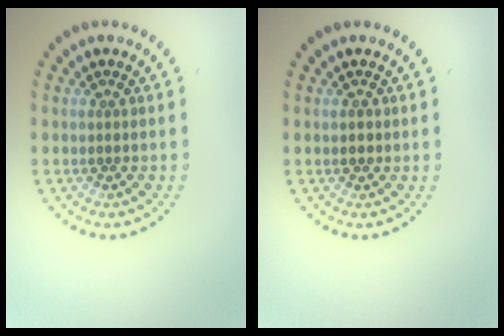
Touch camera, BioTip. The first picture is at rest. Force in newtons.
{"total": 1.4, "press": 1.4, "slide": 0.1}